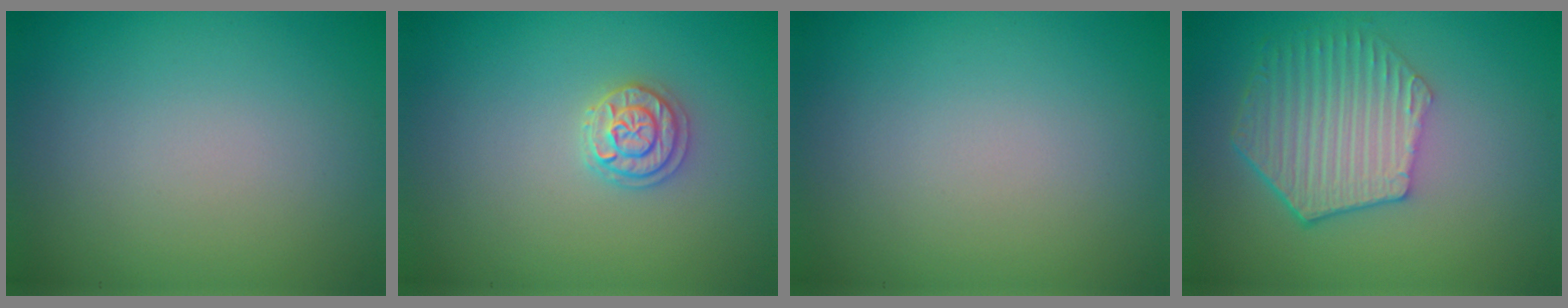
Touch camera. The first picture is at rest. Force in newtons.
{"total": 2.1, "press": 2.1, "slide": 0.5}
{"total": 0.0}
{"total": 6.0, "press": 4.4, "slide": 4.0}